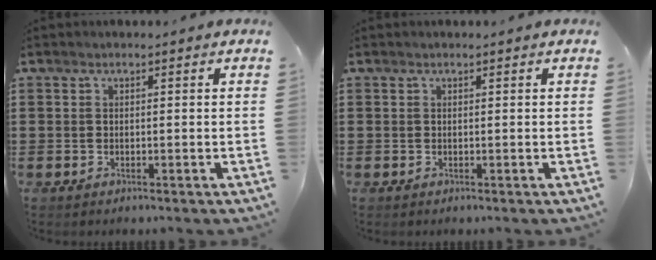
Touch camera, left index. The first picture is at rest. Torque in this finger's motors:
{"motor_torque": [-0.03, 0.00, 0.00, 0.00]}